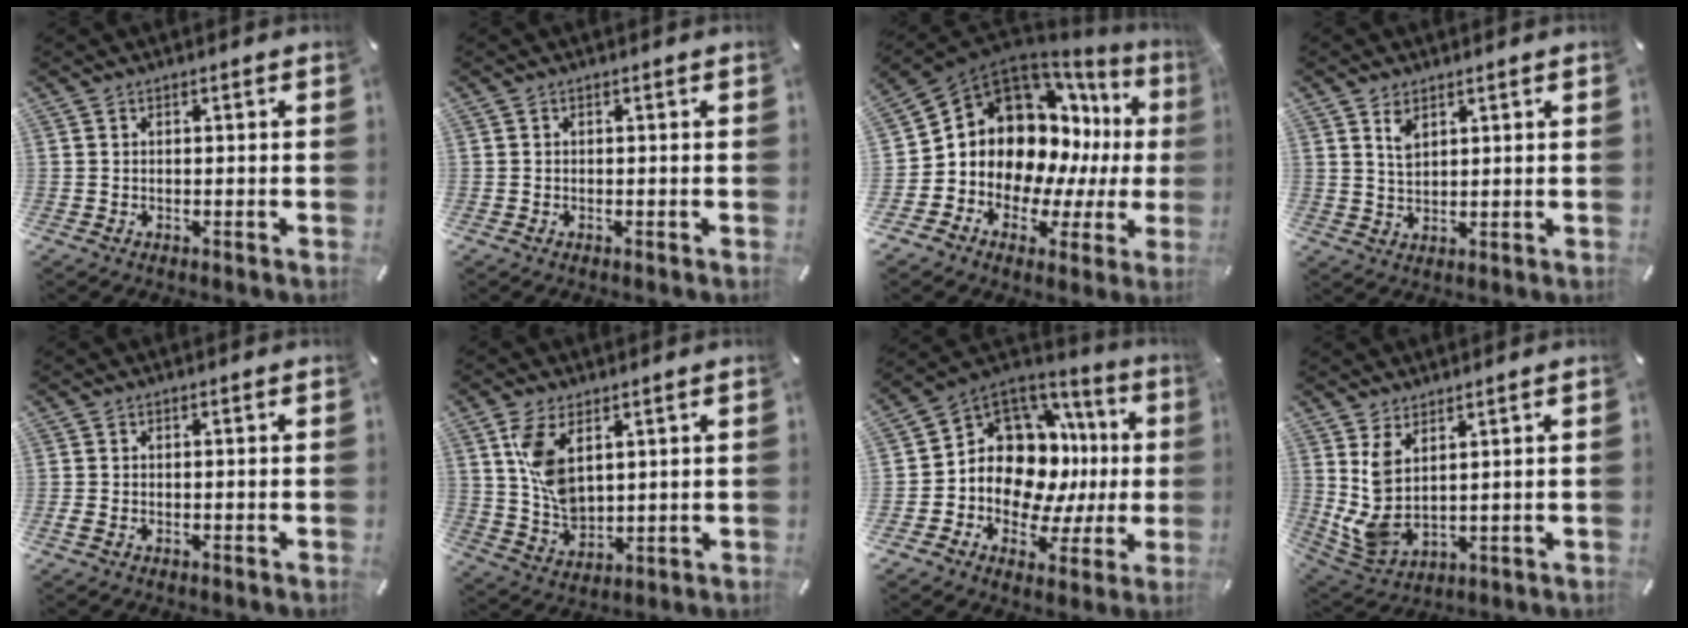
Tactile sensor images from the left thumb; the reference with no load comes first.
{"total": 0.0}
{"total": 14.8, "force": [3.2, 12.2, 7.8], "torque": [-0.136, -0.059, 0.066]}
{"total": 3.9, "force": [2.2, 2.4, 2.1], "torque": [-0.038, -0.001, 0.040]}
{"total": 0.8, "force": [-0.4, 0.3, 0.6], "torque": [-0.011, 0.000, -0.008]}
{"total": 9.4, "force": [3.8, 5.8, 6.3], "torque": [-0.144, -0.014, 0.071]}
{"total": 13.2, "force": [1.7, 11.1, 7.0], "torque": [-0.113, -0.042, 0.038]}
{"total": 6.7, "force": [3.1, 3.4, 4.9], "torque": [-0.130, -0.033, 0.059]}